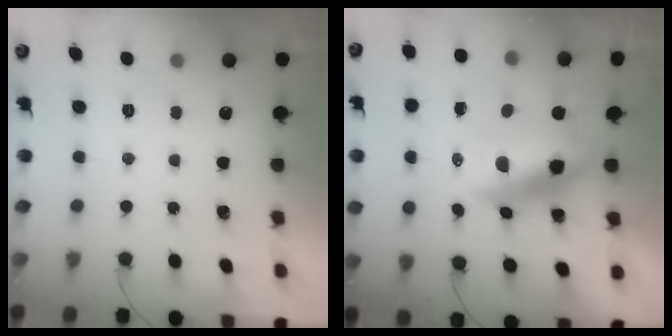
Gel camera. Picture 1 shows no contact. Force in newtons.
{"total": 11.0, "press": 10.7, "slide": 2.8}